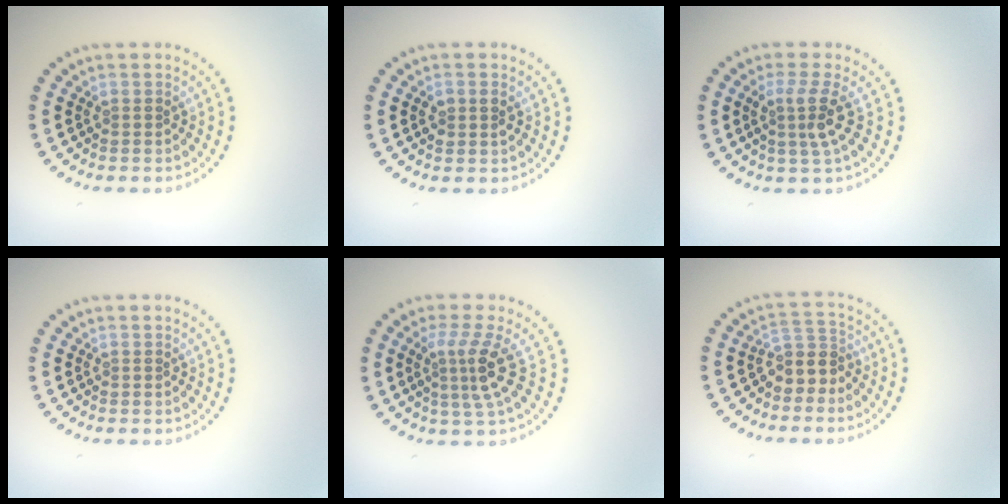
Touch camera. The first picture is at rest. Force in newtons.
{"total": 1.4, "press": 1.4, "slide": 0.3}
{"total": 2.8, "press": 2.0, "slide": 1.9}
{"total": 0.0}
{"total": 3.5, "press": 2.4, "slide": 2.5}
{"total": 2.8, "press": 2.3, "slide": 1.6}